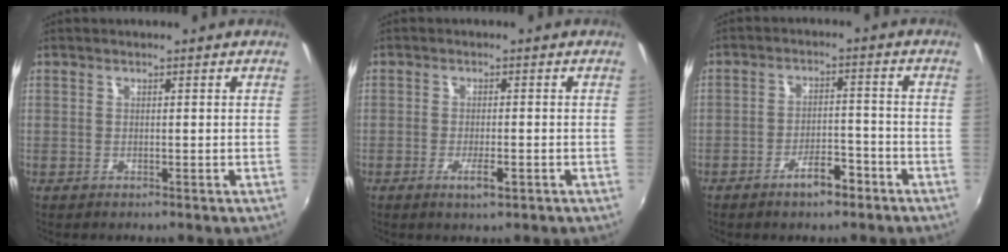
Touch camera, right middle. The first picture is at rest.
{"total": 3.2, "force": [-1.6, 0.7, 2.6], "torque": [-0.051, -0.008, -0.028]}
{"total": 5.6, "force": [-3.9, 2.1, 3.4], "torque": [-0.064, 0.003, -0.054]}